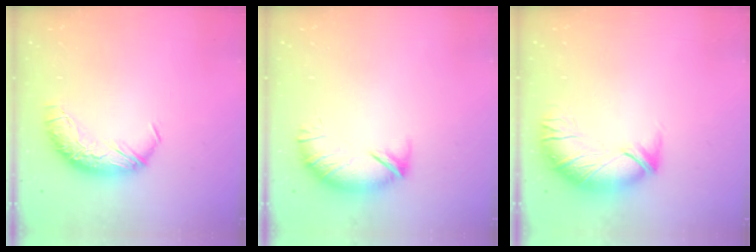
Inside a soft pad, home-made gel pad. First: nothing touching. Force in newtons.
{"total": 5.3, "press": 4.9, "slide": 2.0}
{"total": 2.9, "press": 1.4, "slide": 2.6}